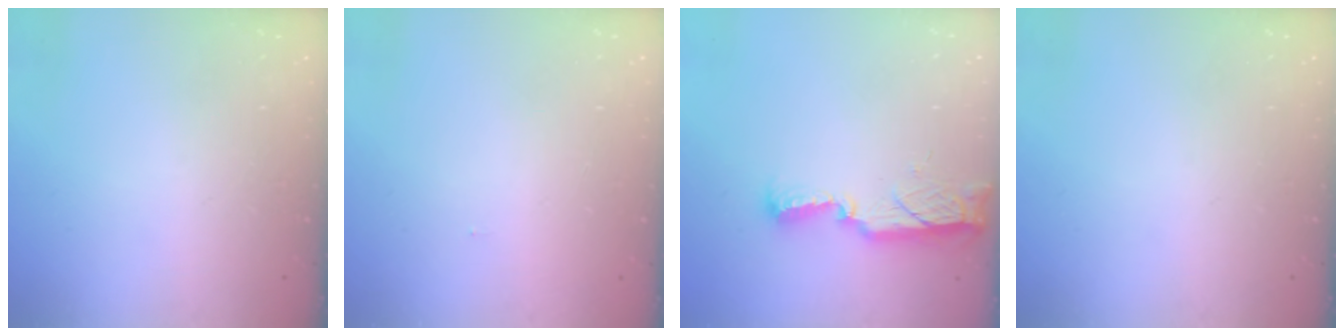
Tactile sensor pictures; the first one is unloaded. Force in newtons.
{"total": 6.0, "press": 0.9, "slide": 5.9}
{"total": 11.7, "press": 10.4, "slide": 5.3}
{"total": 0.0}